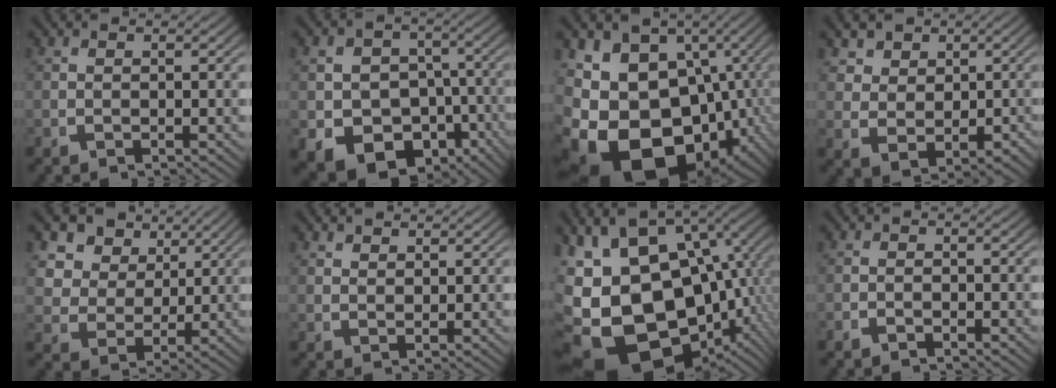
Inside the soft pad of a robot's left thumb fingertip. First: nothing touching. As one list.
[{"total": 14.9, "force": [-6.9, 11.6, 6.4], "torque": [-0.149, -0.090, -0.080]}, {"total": 23.1, "force": [-5.0, 17.6, 14.1], "torque": [-0.295, -0.101, -0.043]}, {"total": 4.9, "force": [0.9, 4.0, 2.7], "torque": [-0.063, -0.034, 0.036]}, {"total": 9.7, "force": [3.4, 7.6, 5.0], "torque": [-0.121, -0.019, 0.058]}, {"total": 1.8, "force": [1.8, 0.1, 0.2], "torque": [0.003, 0.000, 0.040]}, {"total": 22.9, "force": [-4.2, 16.8, 14.9], "torque": [-0.303, -0.097, -0.035]}, {"total": 1.0, "force": [-0.9, 0.2, 0.1], "torque": [-0.001, -0.004, -0.019]}]